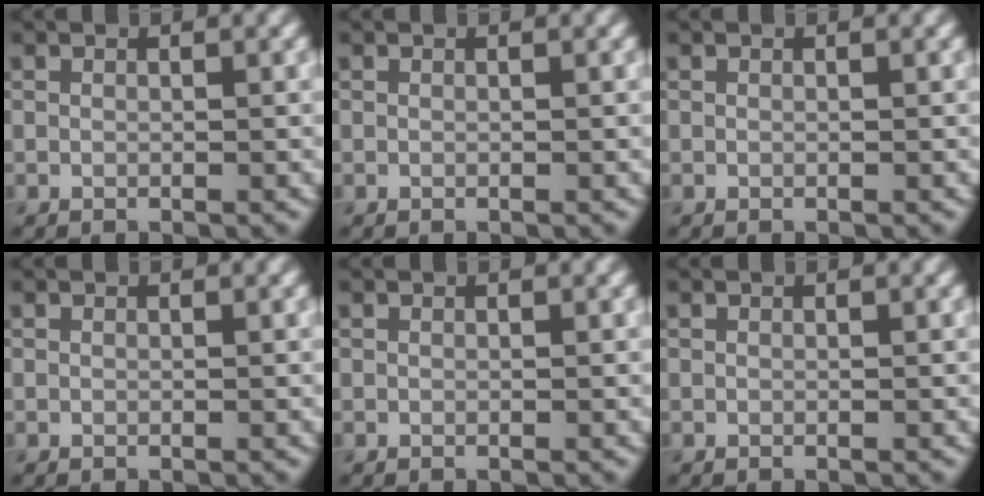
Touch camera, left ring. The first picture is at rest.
{"total": 0.0}
{"total": 0.0}
{"total": 0.0}
{"total": 0.0}
{"total": 0.0}